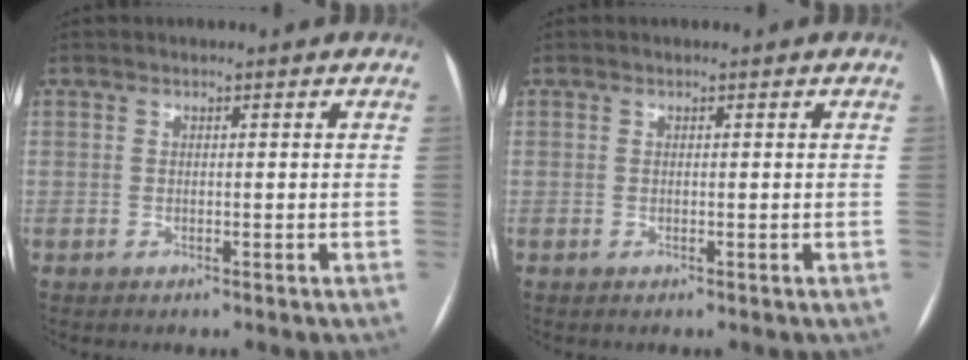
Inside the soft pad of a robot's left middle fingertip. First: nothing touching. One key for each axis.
{"total": 0.0}